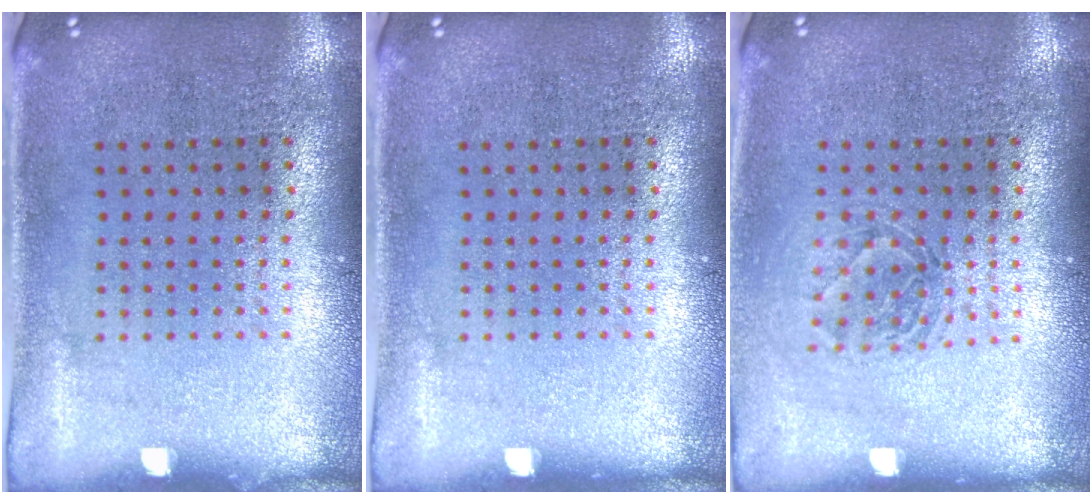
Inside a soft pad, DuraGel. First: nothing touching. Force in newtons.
{"total": 0.0}
{"total": 1.4, "press": 1.2, "slide": 0.7}